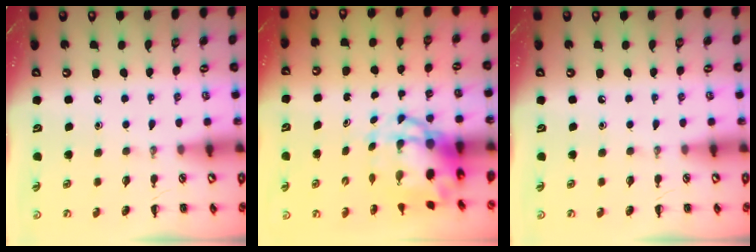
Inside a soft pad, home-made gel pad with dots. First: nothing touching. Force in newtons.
{"total": 6.4, "press": 6.1, "slide": 1.9}
{"total": 0.0}